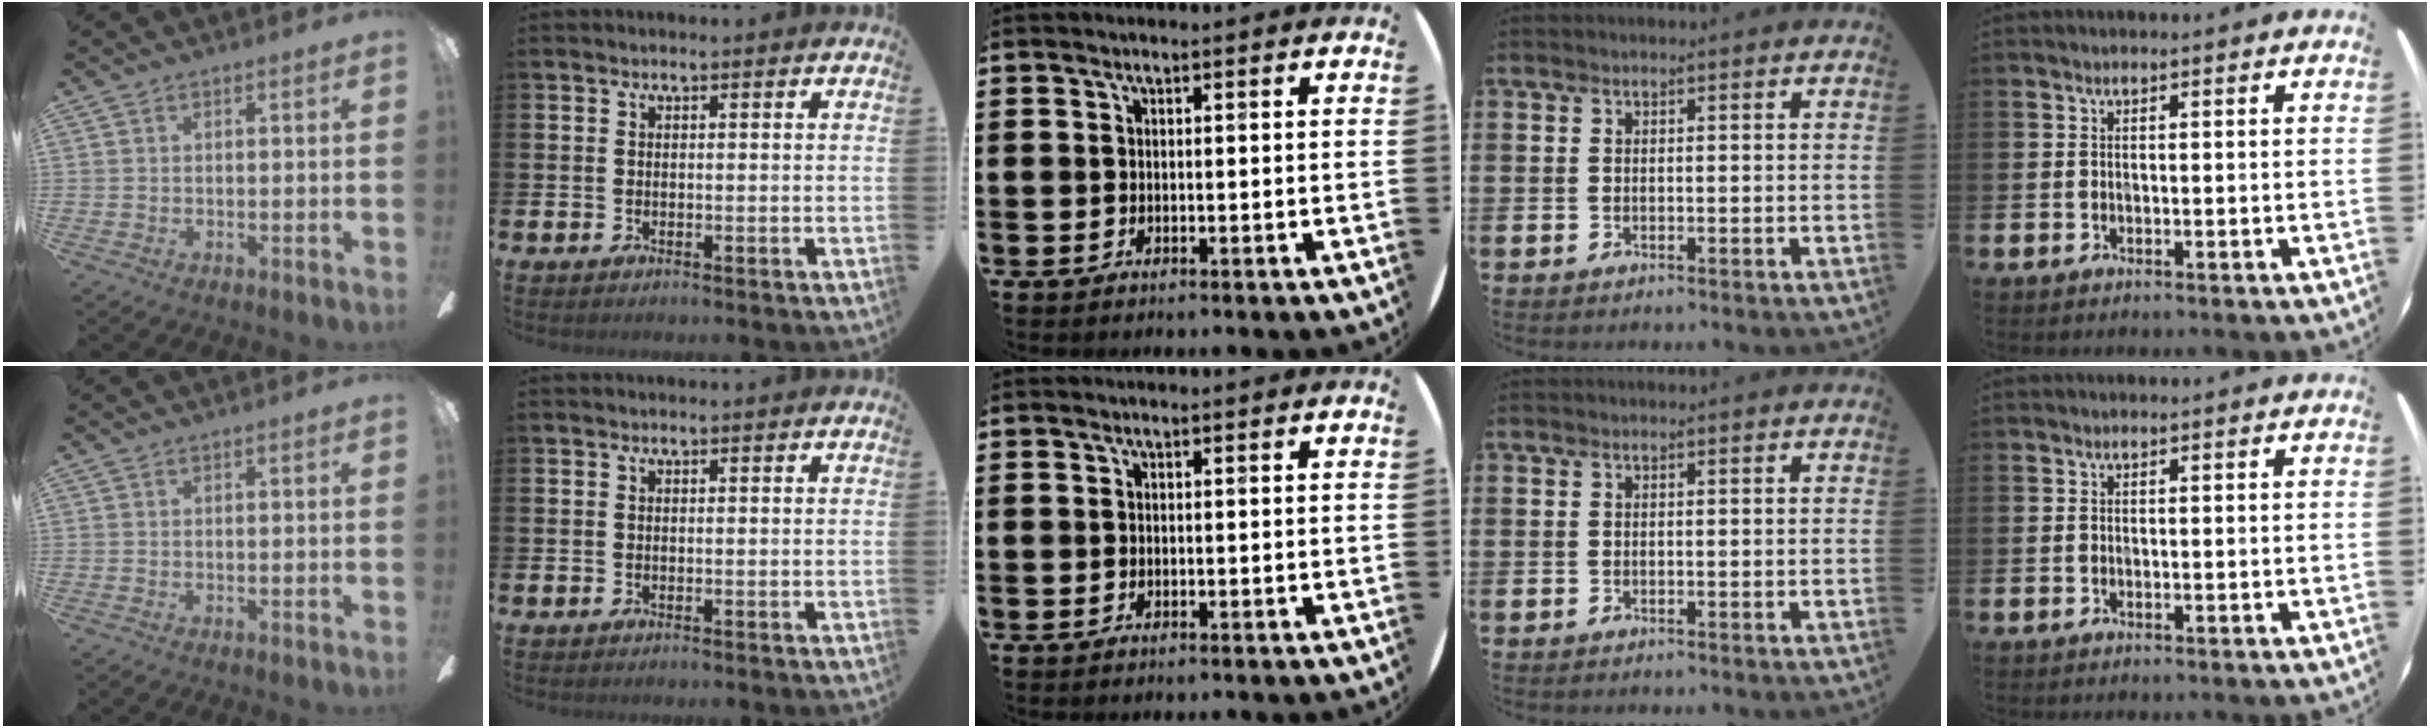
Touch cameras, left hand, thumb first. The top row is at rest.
{}